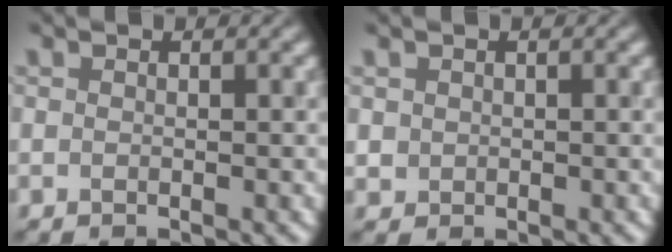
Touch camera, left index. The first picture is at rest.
{"total": 1.0, "force": [0.2, 1.0, -0.1], "torque": [0.013, -0.002, 0.003]}